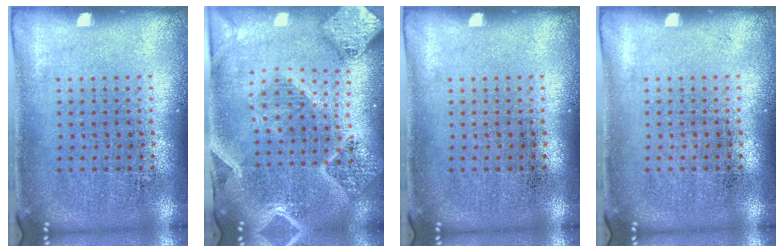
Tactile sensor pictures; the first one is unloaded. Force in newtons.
{"total": 2.9, "press": 2.6, "slide": 1.4}
{"total": 0.0}
{"total": 0.0}